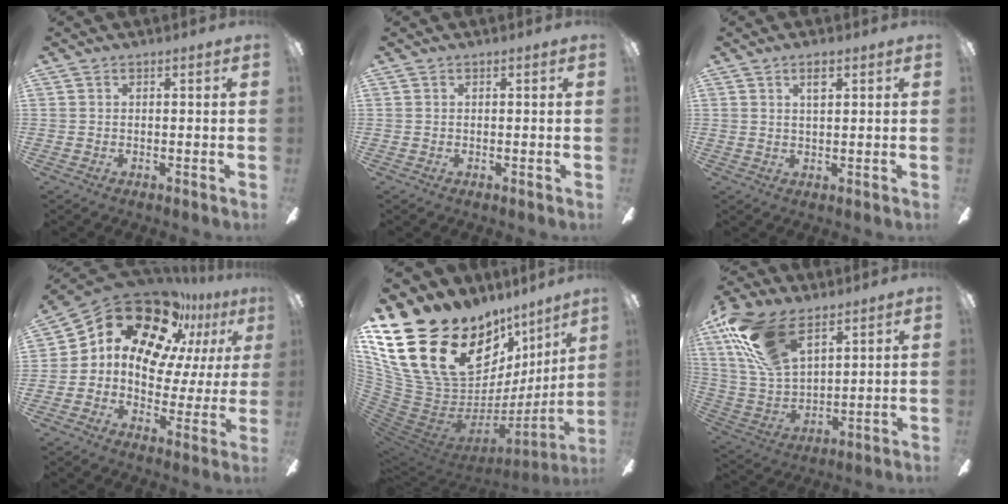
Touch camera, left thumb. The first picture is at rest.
{"total": 0.0}
{"total": 3.0, "force": [1.6, 0.9, 2.3], "torque": [-0.044, 0.003, 0.025]}
{"total": 21.5, "force": [13.6, 11.7, 11.8], "torque": [-0.208, -0.096, 0.236]}
{"total": 28.6, "force": [14.1, 15.2, 19.6], "torque": [-0.371, -0.121, 0.302]}
{"total": 19.5, "force": [11.1, 9.7, 12.8], "torque": [-0.289, -0.029, 0.200]}